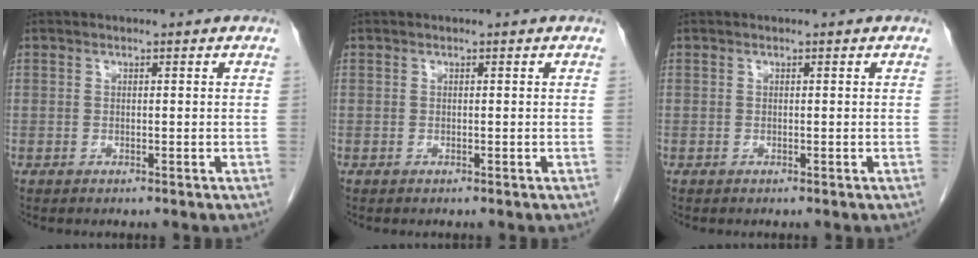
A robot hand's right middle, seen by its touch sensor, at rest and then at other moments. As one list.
[{"total": 0.0}, {"total": 0.0}]